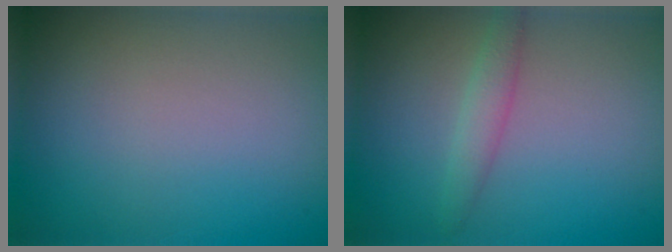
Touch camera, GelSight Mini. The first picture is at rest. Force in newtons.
{"total": 1.8, "press": 1.8, "slide": 0.1}